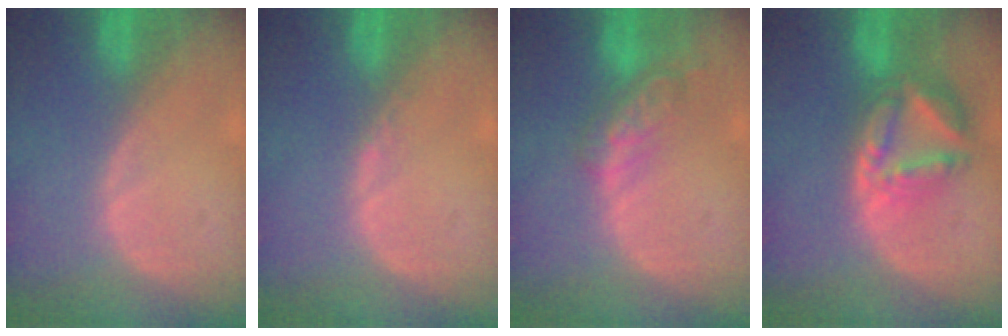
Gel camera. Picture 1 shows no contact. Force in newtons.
{"total": 0.6, "press": 0.5, "slide": 0.4}
{"total": 5.7, "press": 5.0, "slide": 2.7}
{"total": 8.2, "press": 7.1, "slide": 4.2}